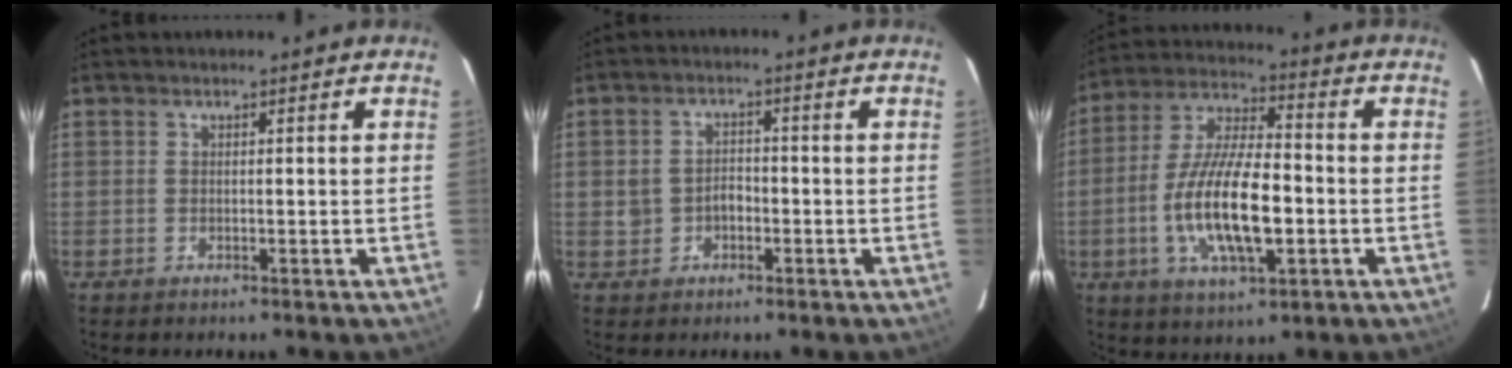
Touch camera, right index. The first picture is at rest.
{"total": 3.6, "force": [-1.0, 3.1, 1.6], "torque": [-0.036, 0.011, -0.010]}
{"total": 16.2, "force": [-3.6, 5.7, 14.7], "torque": [-0.295, -0.007, -0.065]}